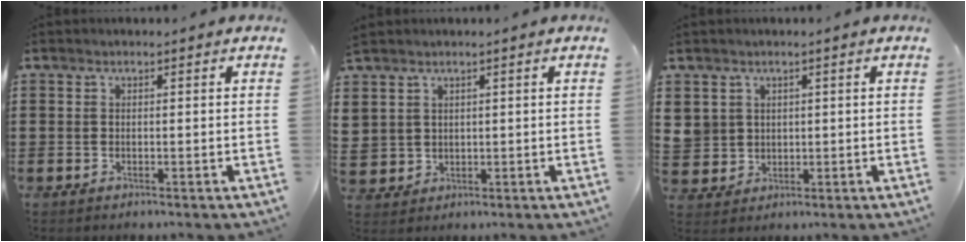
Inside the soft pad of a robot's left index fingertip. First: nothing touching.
{"total": 2.3, "force": [1.5, 1.7, 0.2], "torque": [-0.015, 0.006, 0.026]}
{"total": 3.3, "force": [1.3, 3.0, 0.1], "torque": [-0.021, 0.009, 0.022]}